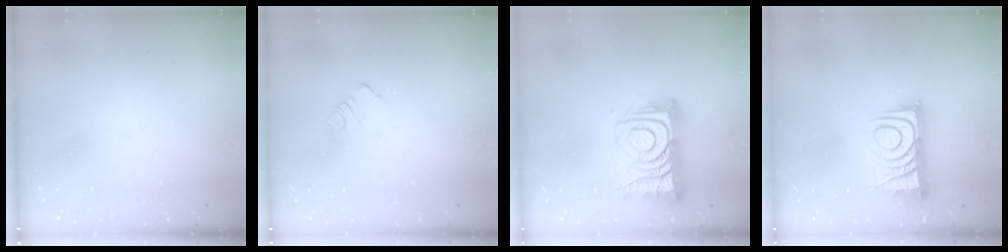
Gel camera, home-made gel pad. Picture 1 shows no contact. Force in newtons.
{"total": 2.7, "press": 2.7, "slide": 0.4}
{"total": 13.5, "press": 13.4, "slide": 1.2}
{"total": 12.6, "press": 12.6, "slide": 0.9}